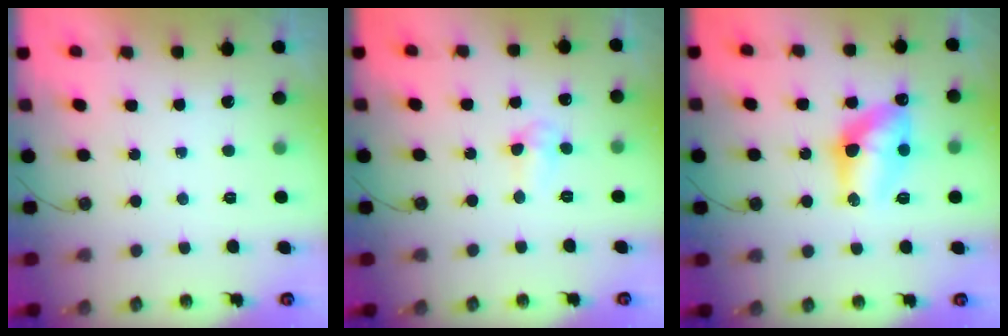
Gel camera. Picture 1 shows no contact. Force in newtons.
{"total": 5.1, "press": 3.5, "slide": 3.7}
{"total": 12.1, "press": 12.1, "slide": 0.5}